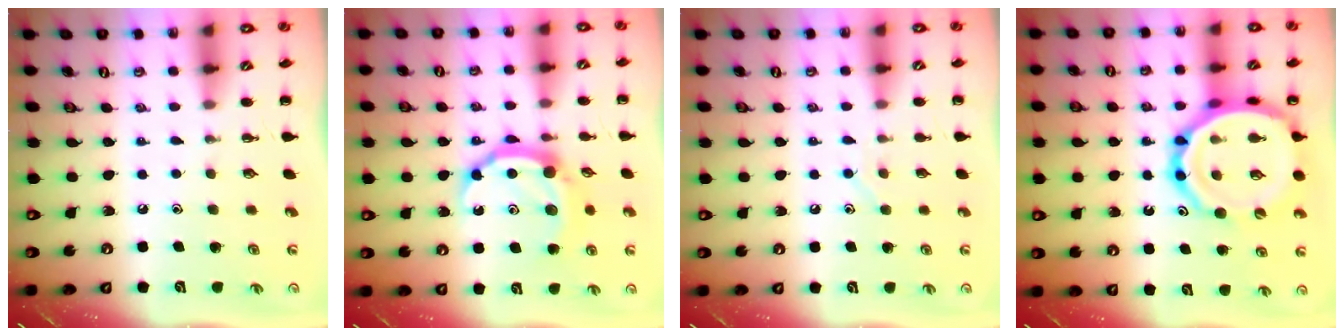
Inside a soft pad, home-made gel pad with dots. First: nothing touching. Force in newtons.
{"total": 12.0, "press": 11.9, "slide": 0.9}
{"total": 5.6, "press": 5.5, "slide": 1.1}
{"total": 21.2, "press": 20.9, "slide": 3.5}